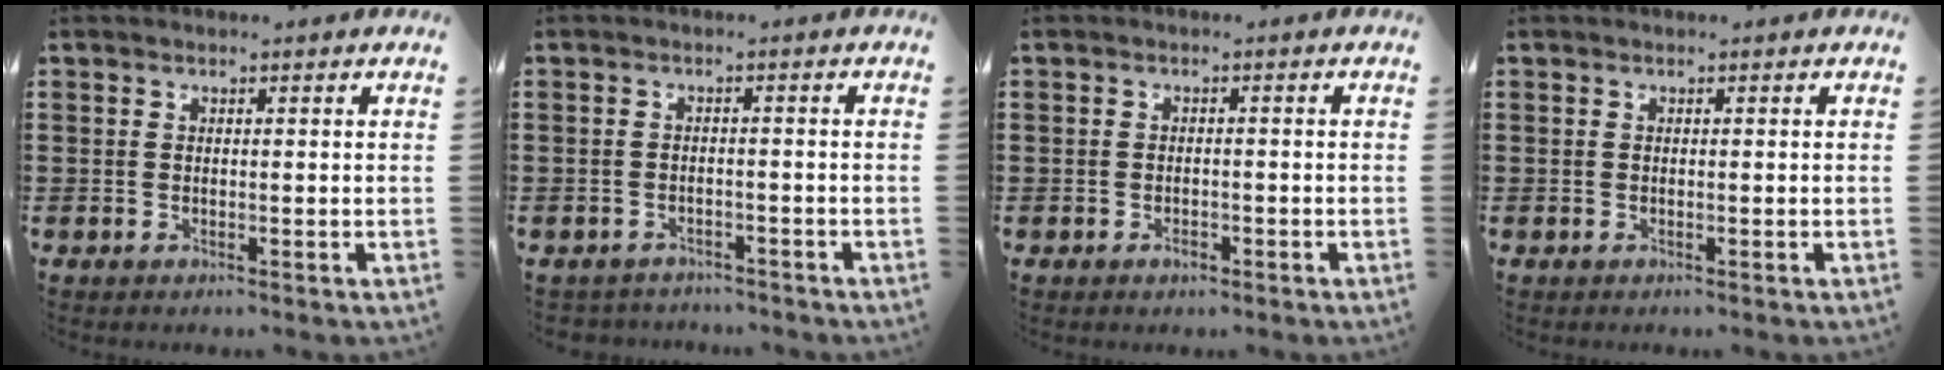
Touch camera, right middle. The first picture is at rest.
{"total": 1.9, "force": [-1.9, 0.3, -0.2], "torque": [-0.003, 0.000, -0.043]}
{"total": 1.1, "force": [-0.8, 0.7, 0.5], "torque": [-0.011, -0.001, -0.015]}
{"total": 0.0}